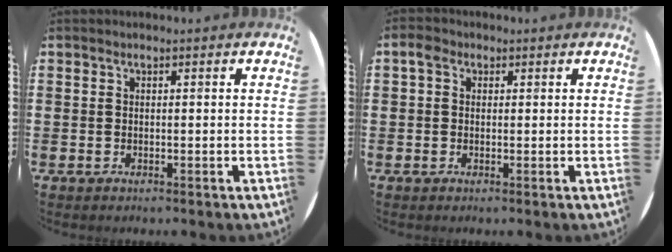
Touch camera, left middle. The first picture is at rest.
{"total": 1.6, "force": [0.6, 1.2, 0.7], "torque": [-0.010, 0.004, 0.009]}